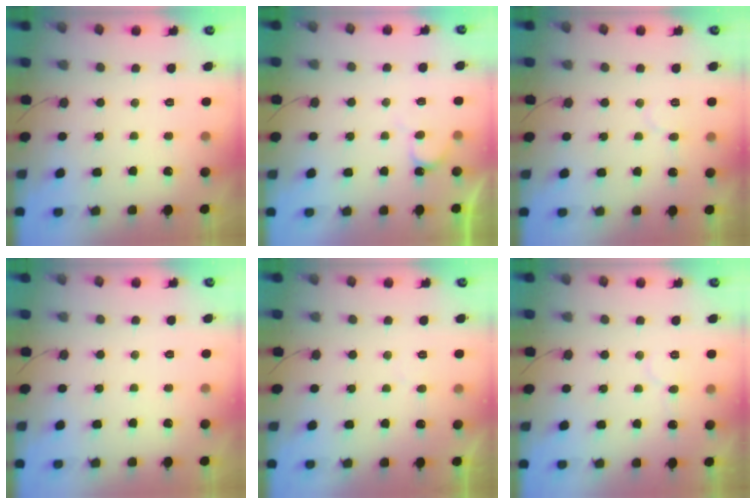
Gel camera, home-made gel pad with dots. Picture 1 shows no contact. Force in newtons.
{"total": 5.0, "press": 5.0, "slide": 0.4}
{"total": 4.5, "press": 4.5, "slide": 0.4}
{"total": 0.0}
{"total": 3.3, "press": 3.3, "slide": 0.2}
{"total": 6.1, "press": 6.1, "slide": 0.5}